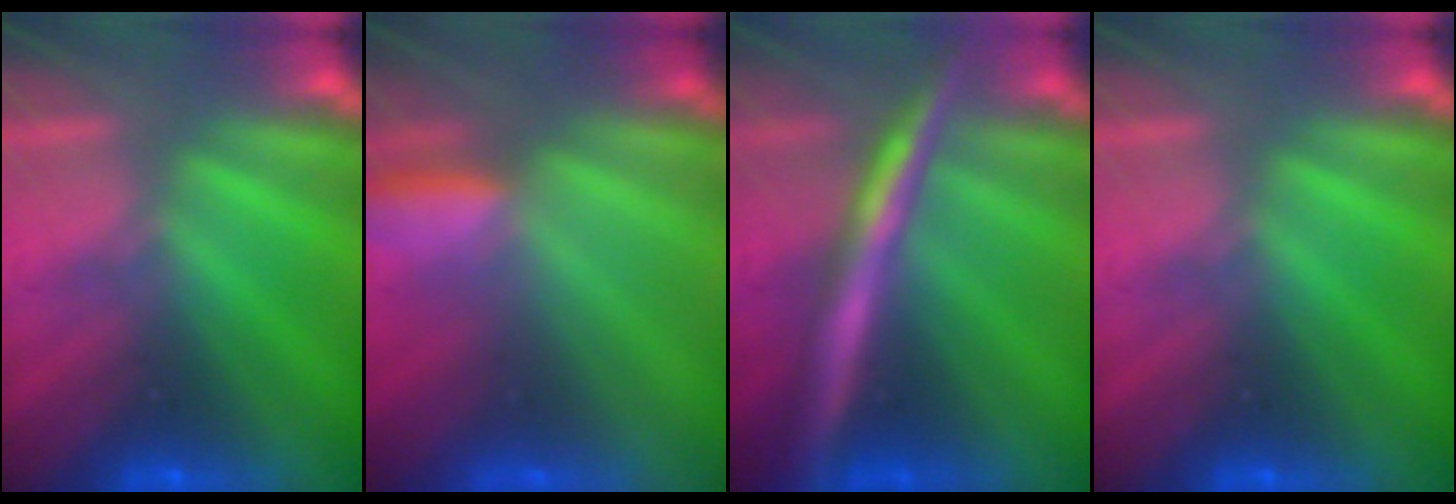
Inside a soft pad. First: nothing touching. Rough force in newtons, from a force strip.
{"total": 3.0}
{"total": 6.0}
{"total": 0.0}